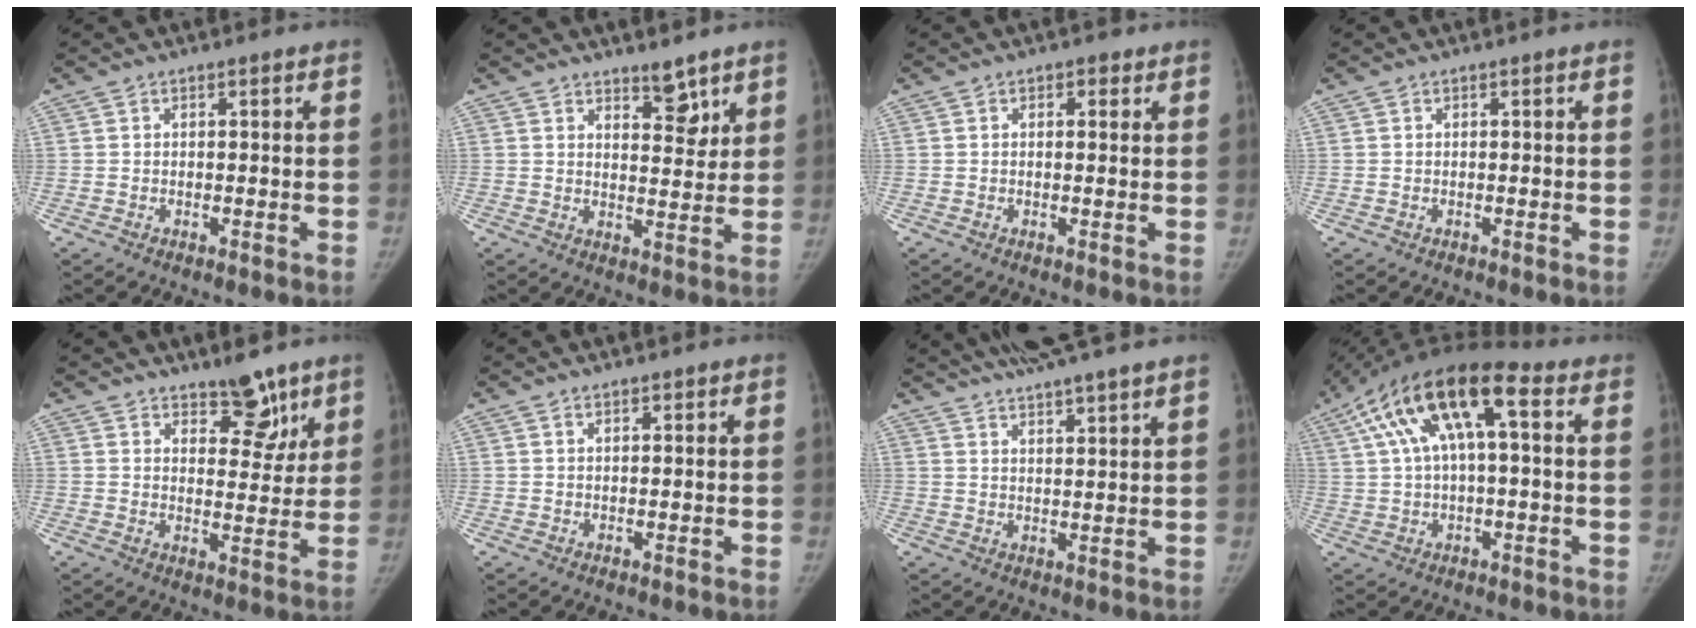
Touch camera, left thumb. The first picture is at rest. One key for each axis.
{"total": 5.6, "fx": 4.1, "fy": 2.3, "fz": 2.9, "tx": -0.017, "ty": -0.033, "tz": 0.064}
{"total": 2.1, "fx": 1.0, "fy": 1.3, "fz": 1.3, "tx": -0.005, "ty": -0.001, "tz": 0.011}
{"total": 0.0}
{"total": 8.1, "fx": 5.9, "fy": 3.7, "fz": 4.2, "tx": -0.017, "ty": -0.041, "tz": 0.088}
{"total": 1.2, "fx": 0.8, "fy": 0.5, "fz": 0.7, "tx": -0.007, "ty": -0.003, "tz": 0.013}
{"total": 11.3, "fx": 9.3, "fy": 0.7, "fz": 6.4, "tx": -0.090, "ty": -0.013, "tz": 0.142}
{"total": 16.2, "fx": 5.1, "fy": 6.3, "fz": 14.1, "tx": -0.257, "ty": 0.040, "tz": 0.080}